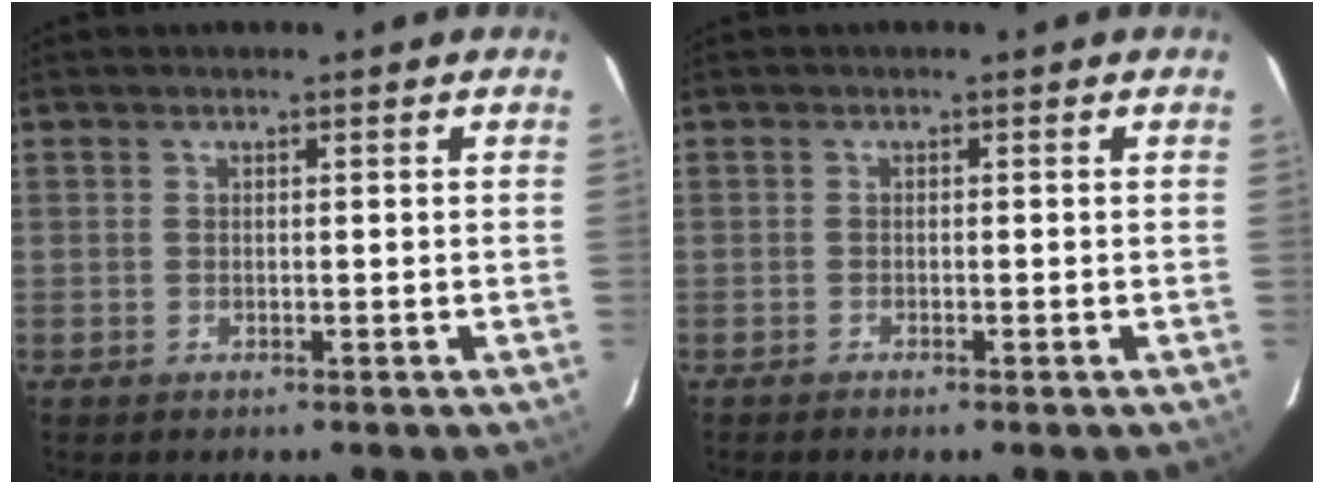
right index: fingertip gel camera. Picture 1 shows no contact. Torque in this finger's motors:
{"motor_torque": [0.53, -0.61, 0.28, 0.04]}